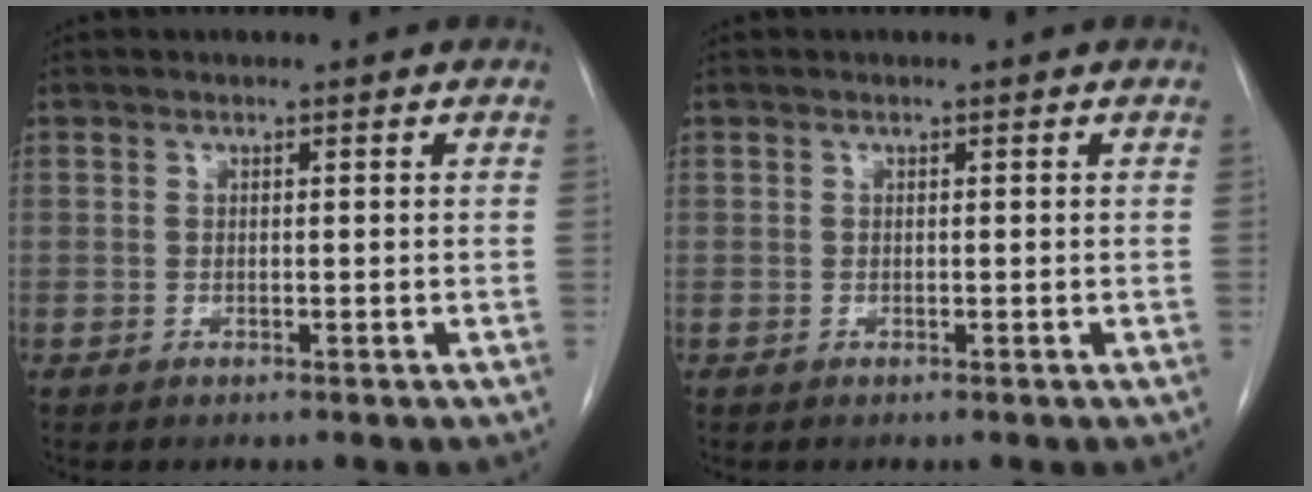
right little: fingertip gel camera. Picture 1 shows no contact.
{"total": 0.0}